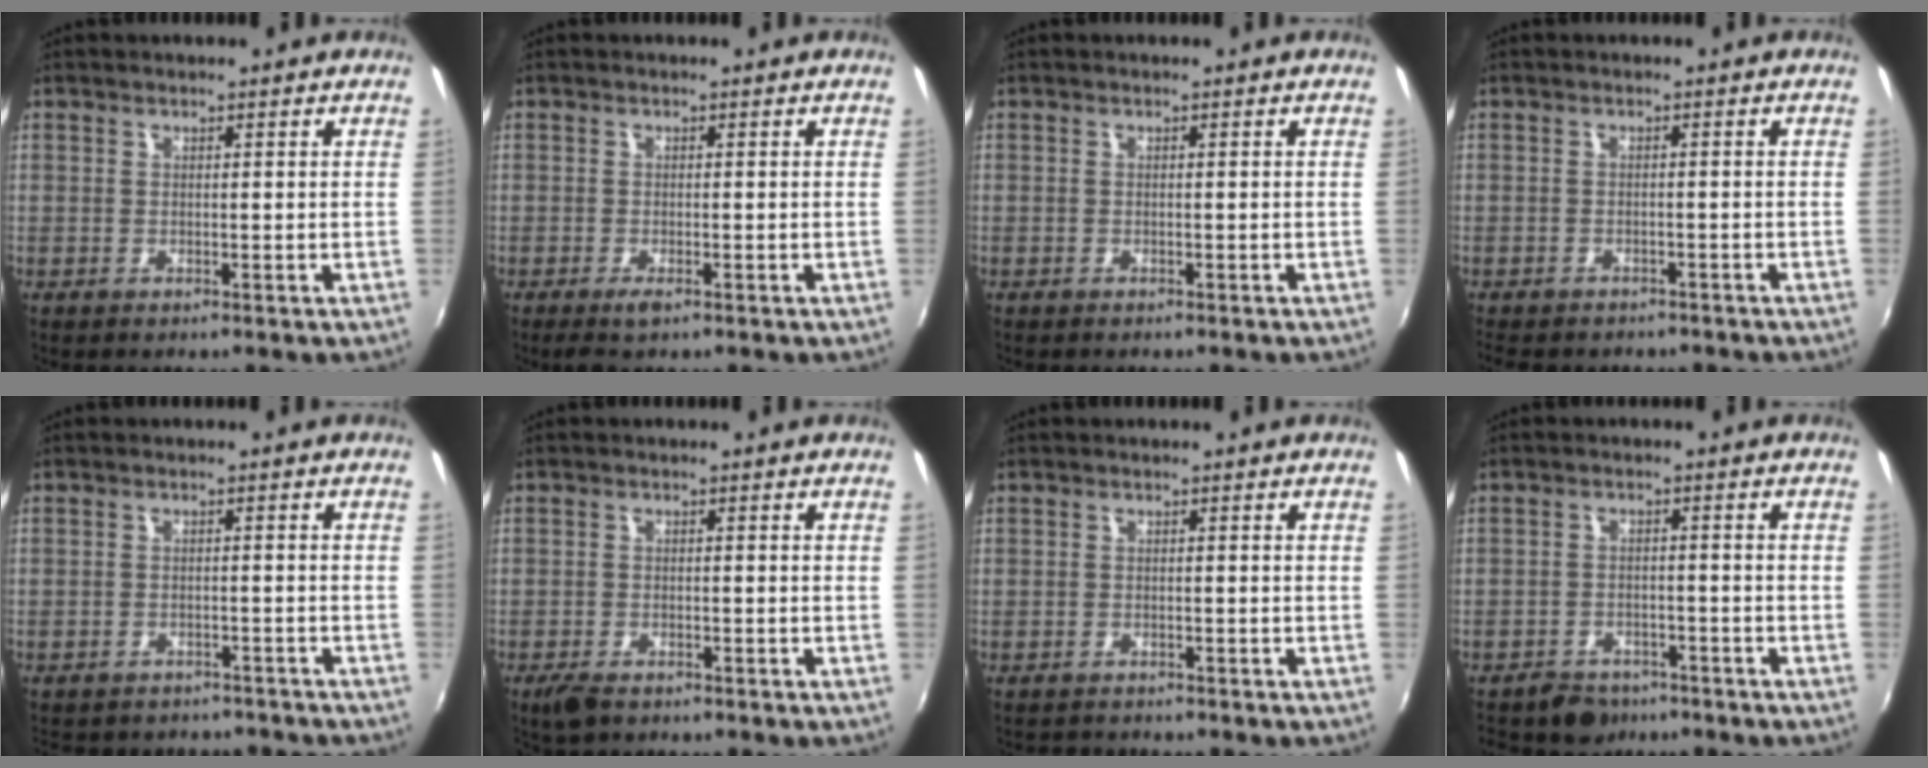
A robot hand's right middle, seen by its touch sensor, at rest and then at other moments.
{"total": 1.9, "force": [-1.3, 0.4, 1.4], "torque": [-0.029, -0.007, -0.023]}
{"total": 0.6, "force": [-0.6, 0.1, 0.2], "torque": [-0.005, -0.001, -0.009]}
{"total": 6.9, "force": [-5.8, 2.5, 2.7], "torque": [-0.065, -0.021, -0.080]}
{"total": 9.9, "force": [-8.7, 3.7, 2.9], "torque": [-0.072, -0.007, -0.113]}
{"total": 3.3, "force": [-2.5, 1.5, 1.7], "torque": [-0.043, -0.010, -0.046]}
{"total": 2.0, "force": [-1.9, 0.6, 0.0], "torque": [-0.007, -0.002, -0.032]}
{"total": 5.6, "force": [-4.6, 3.2, 0.7], "torque": [-0.030, 0.007, -0.071]}